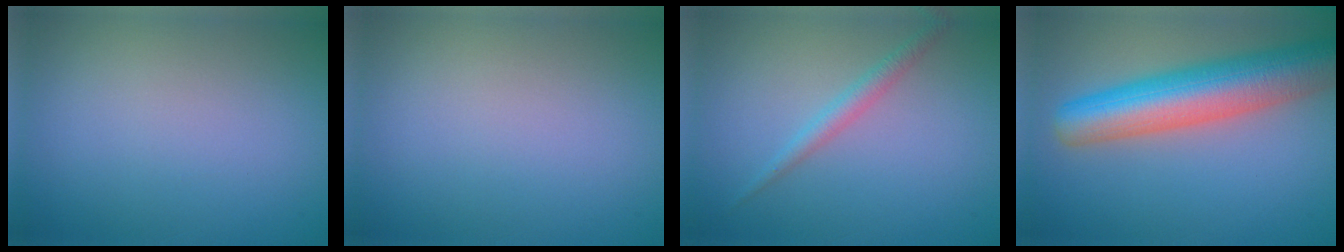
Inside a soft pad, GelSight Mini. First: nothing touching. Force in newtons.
{"total": 0.0}
{"total": 1.8, "press": 1.8, "slide": 0.0}
{"total": 9.6, "press": 9.6, "slide": 0.3}